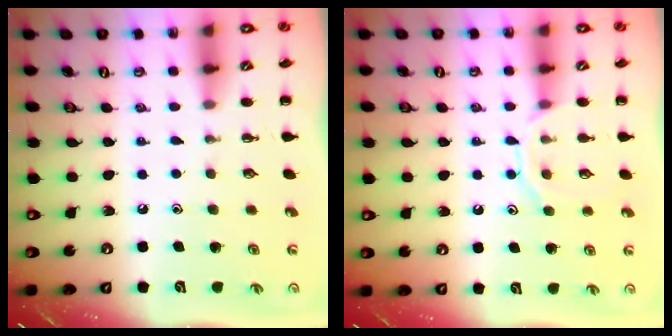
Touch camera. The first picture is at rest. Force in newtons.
{"total": 9.4, "press": 9.4, "slide": 0.6}